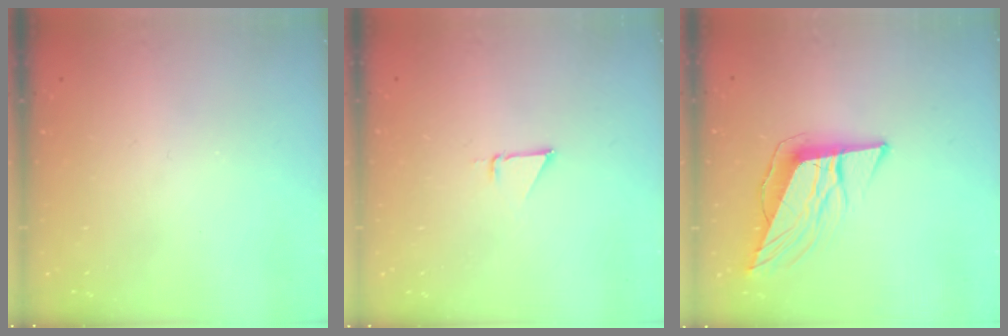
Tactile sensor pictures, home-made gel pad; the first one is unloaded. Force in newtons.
{"total": 2.5, "press": 2.5, "slide": 0.1}
{"total": 11.2, "press": 10.6, "slide": 3.7}